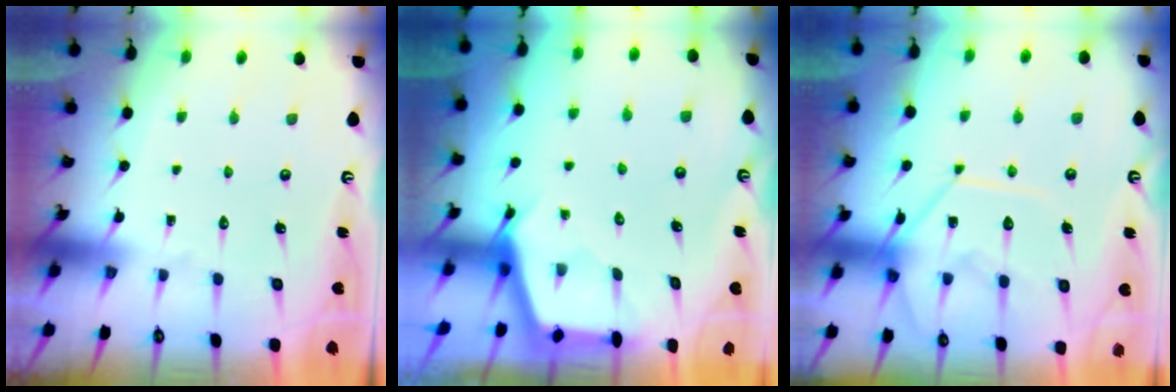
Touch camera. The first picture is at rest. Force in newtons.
{"total": 2.8, "press": 2.8, "slide": 0.4}
{"total": 12.4, "press": 12.4, "slide": 1.3}